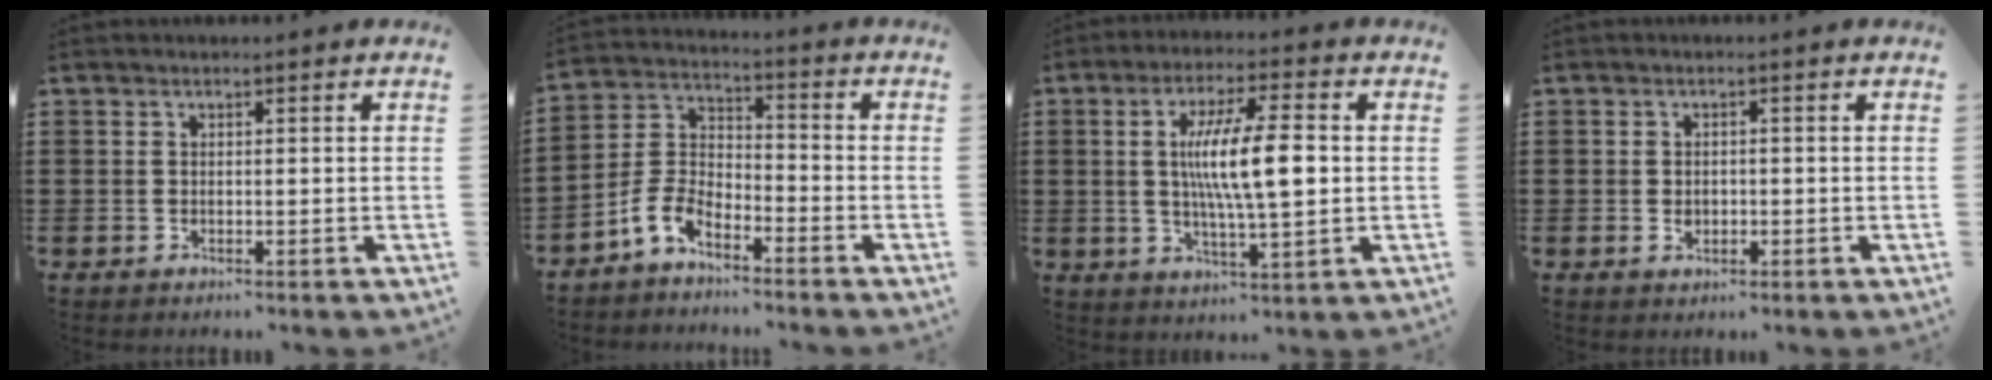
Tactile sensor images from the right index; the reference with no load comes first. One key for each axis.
{"total": 5.8, "fx": -4.7, "fy": 2.4, "fz": 2.5, "tx": -0.084, "ty": 0.000, "tz": -0.100}
{"total": 10.7, "fx": 1.0, "fy": 2.0, "fz": 10.5, "tx": -0.190, "ty": -0.001, "tz": 0.011}
{"total": 1.4, "fx": -0.2, "fy": 0.9, "fz": 1.0, "tx": -0.021, "ty": 0.002, "tz": -0.005}